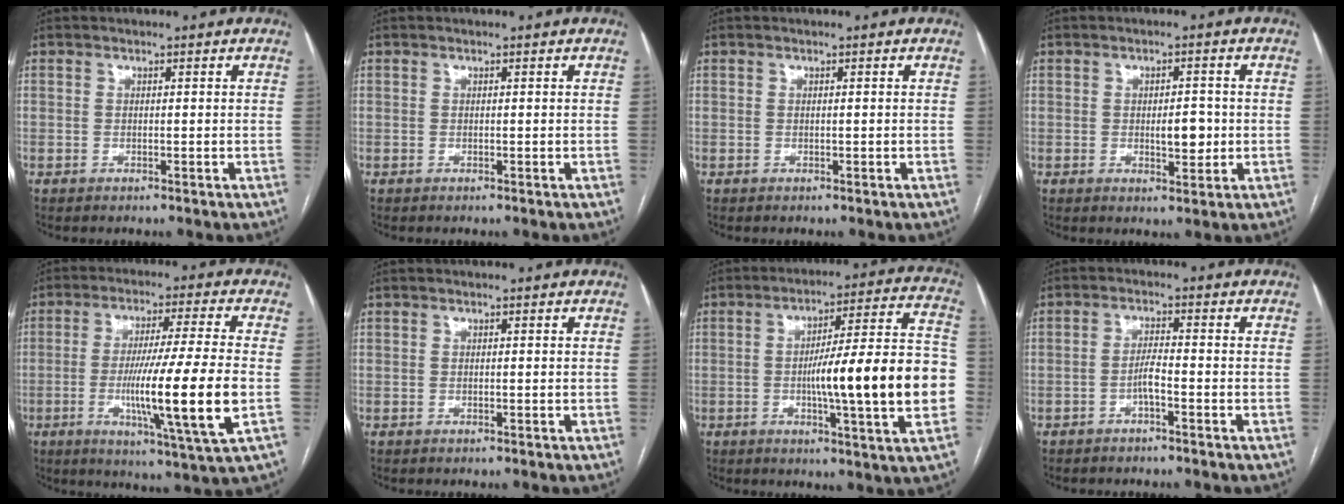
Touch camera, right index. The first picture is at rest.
{"total": 0.0}
{"total": 0.0}
{"total": 4.1, "force": [-0.4, 1.6, 3.8], "torque": [-0.054, -0.001, -0.001]}
{"total": 16.2, "force": [-3.4, -1.2, 15.8], "torque": [-0.281, -0.027, -0.062]}
{"total": 0.0}
{"total": 19.8, "force": [-3.0, 1.0, 19.5], "torque": [-0.243, 0.020, -0.043]}
{"total": 2.0, "force": [-1.1, 0.1, 1.7], "torque": [-0.030, 0.002, -0.022]}